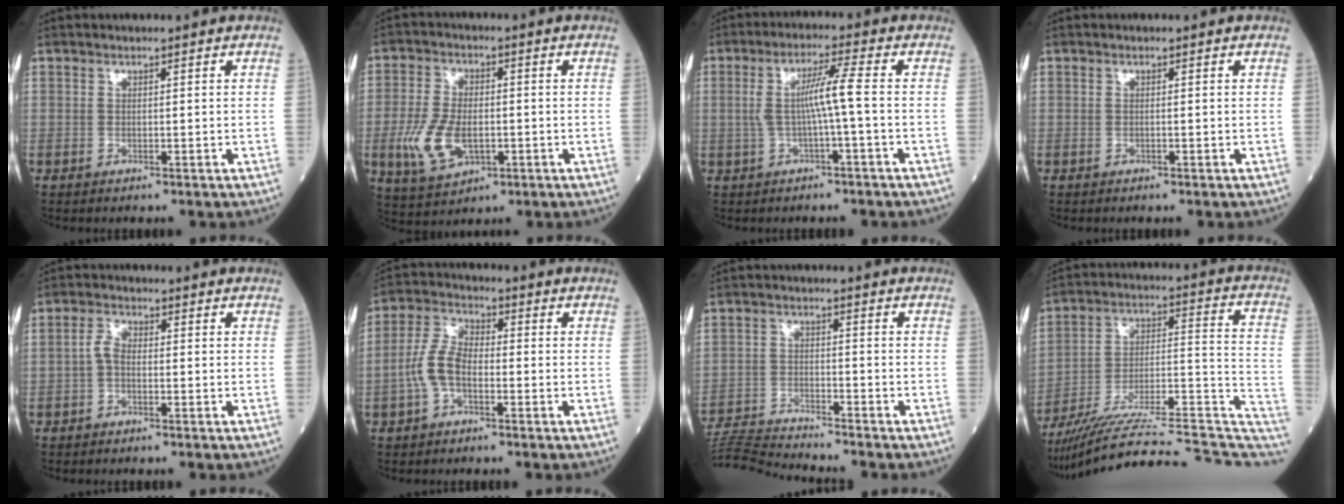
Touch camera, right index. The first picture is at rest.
{"total": 9.4, "force": [-2.2, 4.9, 7.7], "torque": [-0.175, -0.002, -0.034]}
{"total": 5.8, "force": [-0.3, -0.5, 5.7], "torque": [-0.113, 0.014, -0.004]}
{"total": 0.0}
{"total": 2.5, "force": [-0.5, 1.3, 2.1], "torque": [-0.041, 0.006, -0.013]}
{"total": 6.4, "force": [-1.8, 3.3, 5.2], "torque": [-0.121, 0.014, -0.041]}
{"total": 8.1, "force": [-8.0, -1.5, 0.2], "torque": [-0.008, -0.009, -0.150]}
{"total": 26.8, "force": [-23.8, 1.7, 12.2], "torque": [-0.137, 0.013, -0.352]}